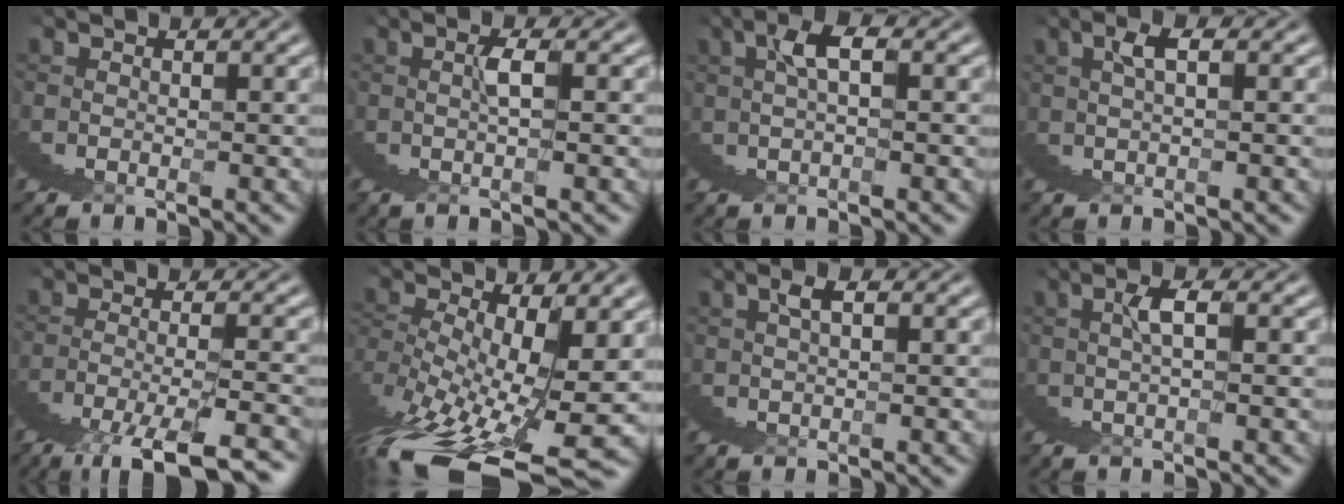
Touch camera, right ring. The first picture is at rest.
{"total": 2.5, "force": [1.4, -1.9, 1.0], "torque": [0.006, 0.024, 0.014]}
{"total": 3.8, "force": [2.2, 0.6, 3.0], "torque": [-0.036, 0.021, 0.033]}
{"total": 2.5, "force": [1.9, -0.6, 1.5], "torque": [-0.011, 0.020, 0.031]}
{"total": 3.0, "force": [-1.4, 0.0, 2.7], "torque": [-0.039, 0.014, -0.030]}
{"total": 3.6, "force": [-1.1, 0.4, 3.4], "torque": [-0.058, -0.022, -0.003]}
{"total": 2.2, "force": [1.7, -0.3, 1.4], "torque": [-0.015, 0.015, 0.026]}
{"total": 2.7, "force": [2.1, -0.9, 1.5], "torque": [-0.010, 0.023, 0.030]}